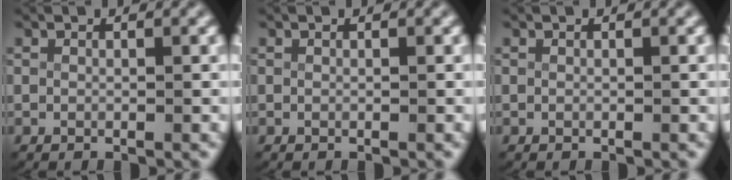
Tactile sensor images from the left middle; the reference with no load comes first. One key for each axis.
{"total": 0.0}
{"total": 0.0}